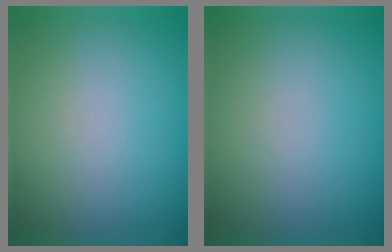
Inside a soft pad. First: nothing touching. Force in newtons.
{"total": 0.0}